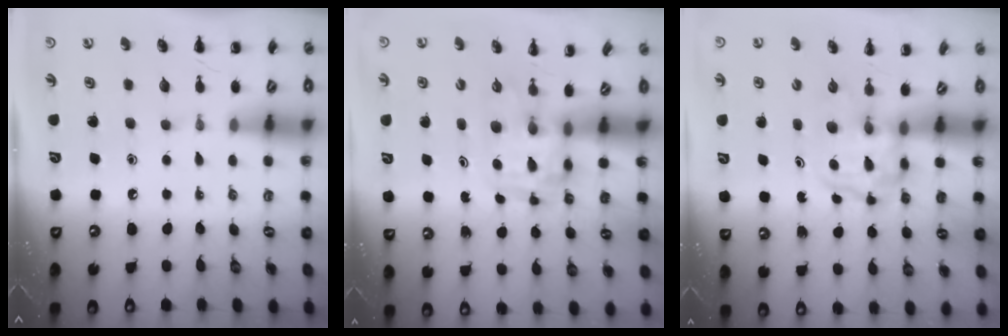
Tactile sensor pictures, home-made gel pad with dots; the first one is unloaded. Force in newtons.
{"total": 3.7, "press": 3.6, "slide": 0.7}
{"total": 4.0, "press": 4.0, "slide": 0.3}